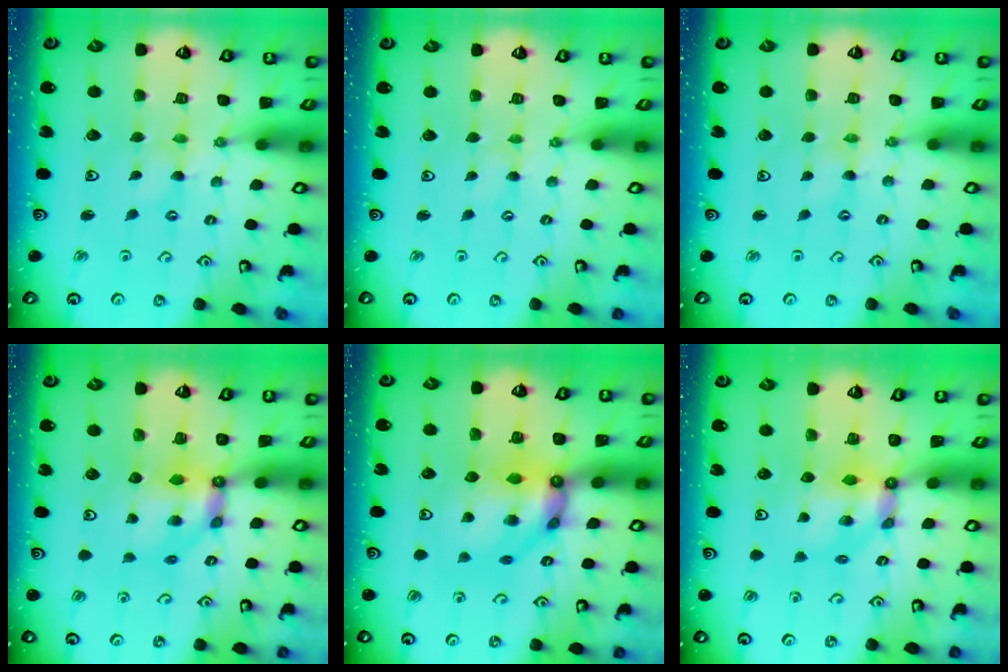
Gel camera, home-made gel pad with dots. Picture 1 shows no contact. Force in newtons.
{"total": 0.0}
{"total": 0.0}
{"total": 6.0, "press": 6.0, "slide": 0.3}
{"total": 11.6, "press": 11.5, "slide": 1.6}
{"total": 5.2, "press": 5.1, "slide": 0.2}